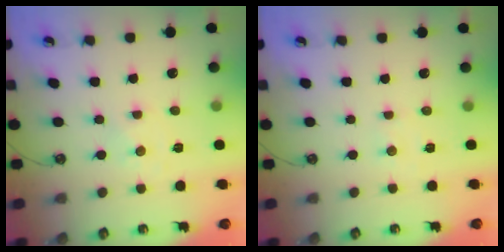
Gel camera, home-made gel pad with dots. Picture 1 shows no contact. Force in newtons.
{"total": 2.4, "press": 2.4, "slide": 0.5}